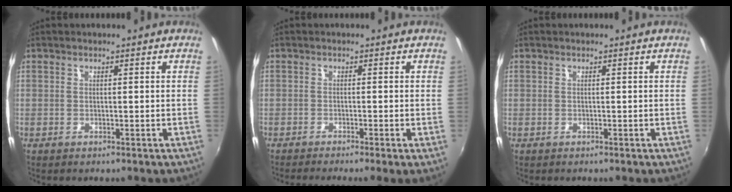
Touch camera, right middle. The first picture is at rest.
{"total": 3.0, "force": [-2.0, -0.6, 2.2], "torque": [-0.045, -0.014, -0.038]}
{"total": 0.0}